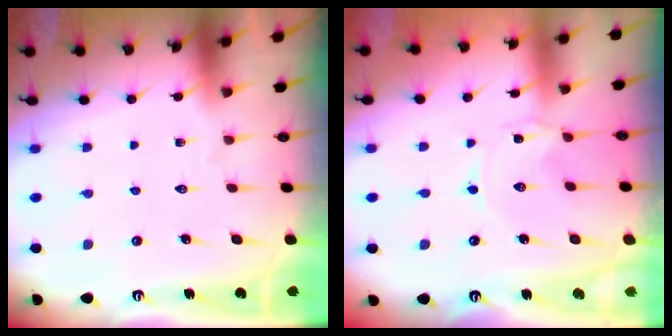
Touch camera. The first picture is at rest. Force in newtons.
{"total": 0.0}